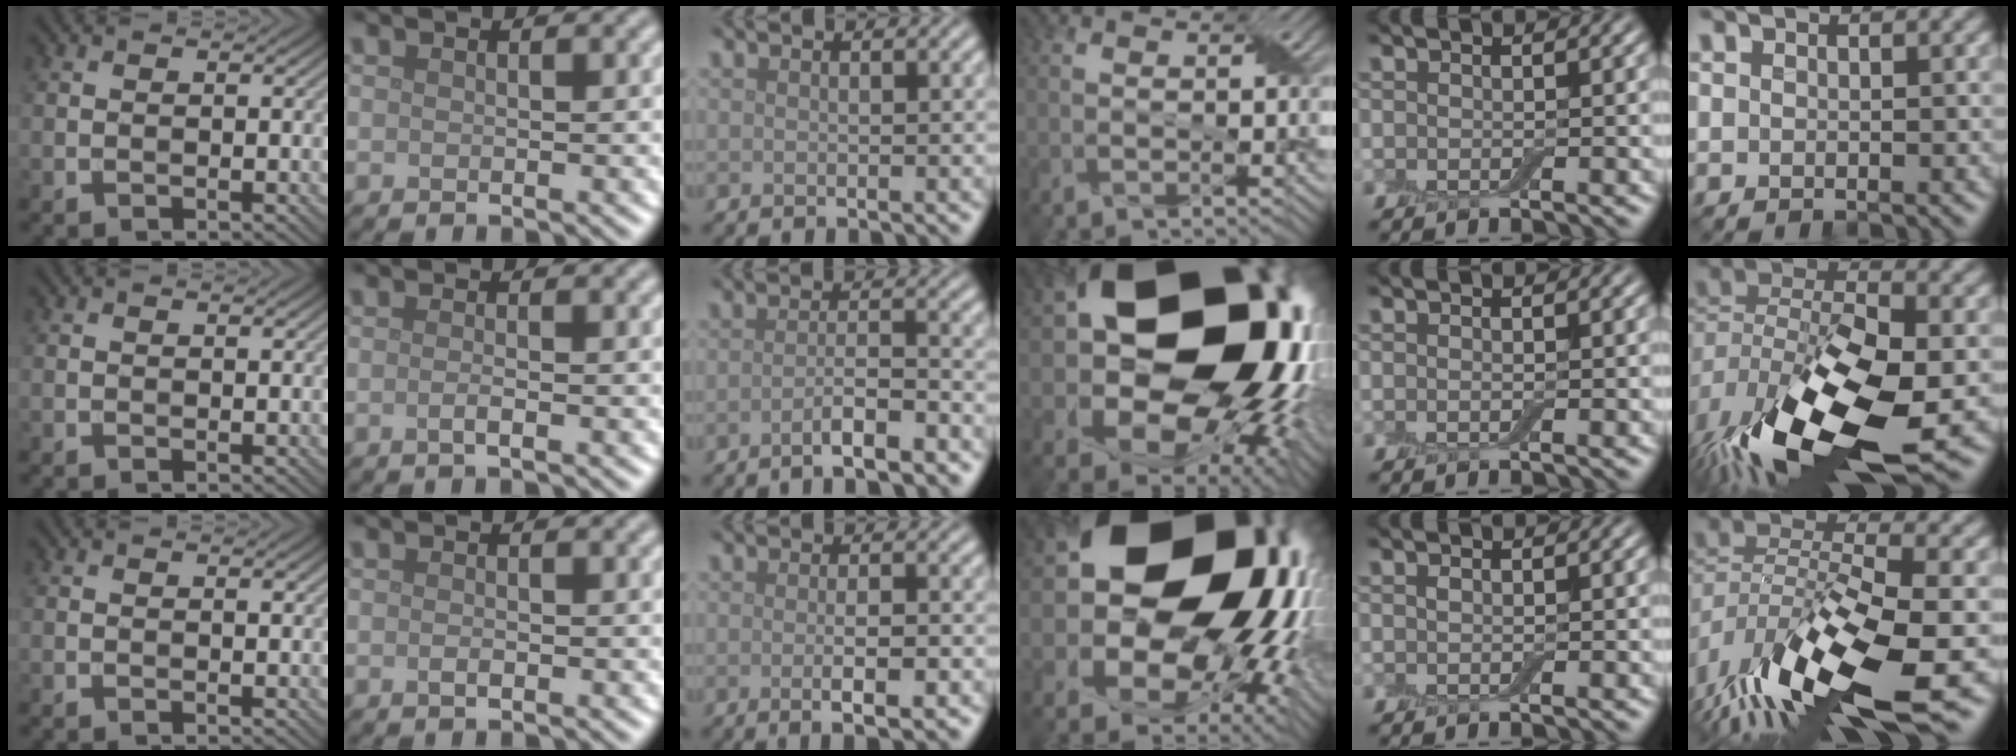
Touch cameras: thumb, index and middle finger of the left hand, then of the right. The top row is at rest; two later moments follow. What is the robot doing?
{"motion": "wrap", "object": "adhesive wrap"}